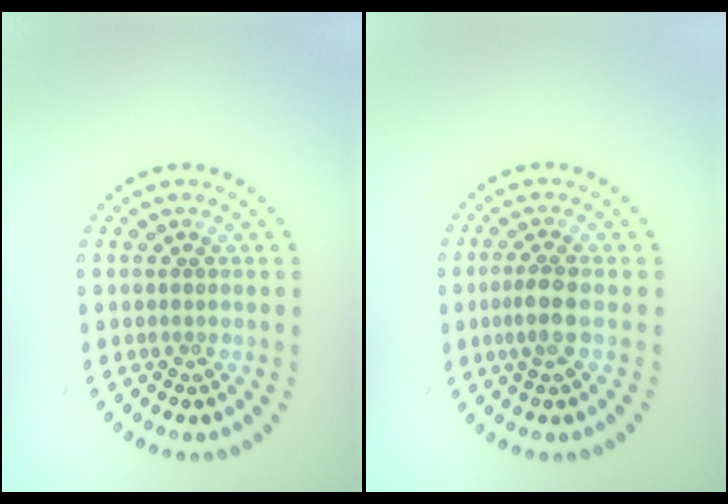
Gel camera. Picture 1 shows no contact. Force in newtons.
{"total": 2.3, "press": 2.1, "slide": 1.1}